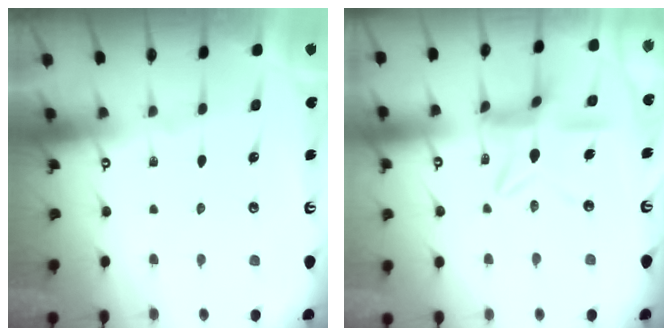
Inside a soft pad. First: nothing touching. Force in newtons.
{"total": 11.9, "press": 11.8, "slide": 1.3}